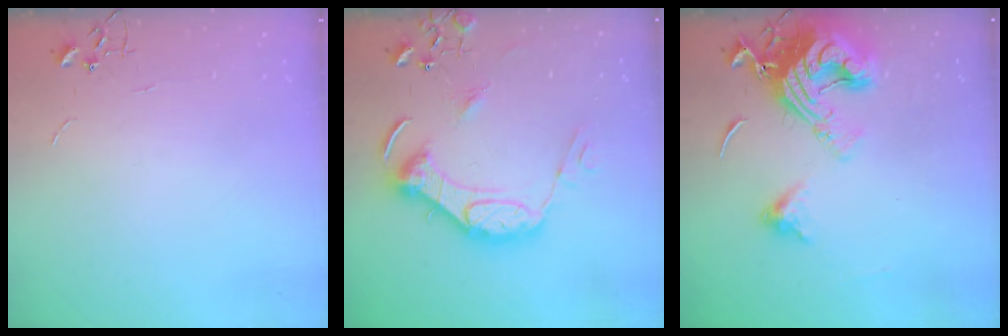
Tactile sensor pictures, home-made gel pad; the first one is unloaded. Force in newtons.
{"total": 18.1, "press": 18.0, "slide": 1.8}
{"total": 18.1, "press": 18.0, "slide": 1.9}